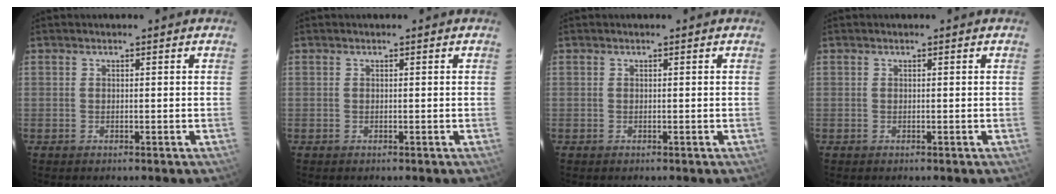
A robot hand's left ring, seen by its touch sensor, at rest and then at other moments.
{"total": 0.0}
{"total": 0.0}
{"total": 0.0}